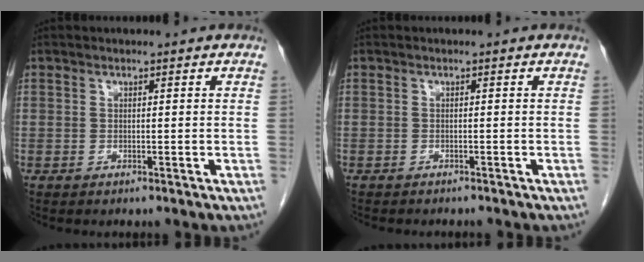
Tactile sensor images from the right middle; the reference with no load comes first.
{"total": 4.0, "force": [-3.6, 1.0, 1.6], "torque": [-0.026, -0.008, -0.043]}